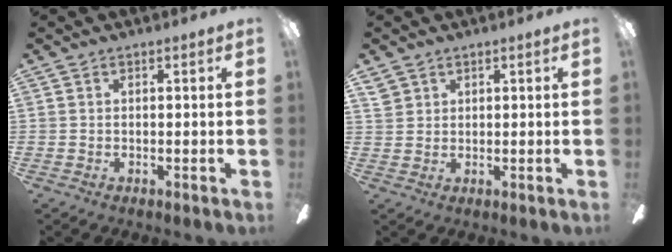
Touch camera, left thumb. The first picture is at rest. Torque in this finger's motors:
{"motor_torque": [0.18, 0.04, -0.45, 0.14, -0.01]}